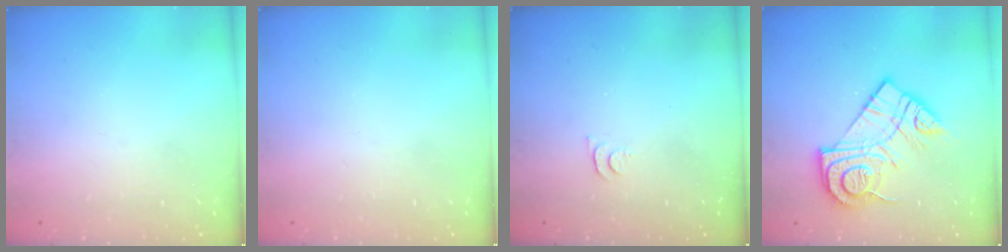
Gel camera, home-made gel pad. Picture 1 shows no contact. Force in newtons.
{"total": 1.8, "press": 1.8, "slide": 0.1}
{"total": 5.2, "press": 5.1, "slide": 0.5}
{"total": 16.1, "press": 16.1, "slide": 1.5}